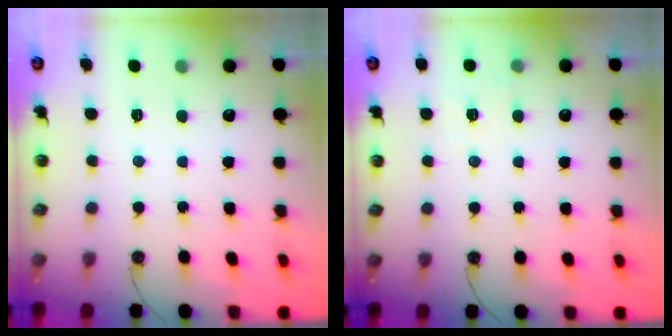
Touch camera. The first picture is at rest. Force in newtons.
{"total": 4.3, "press": 4.3, "slide": 0.3}